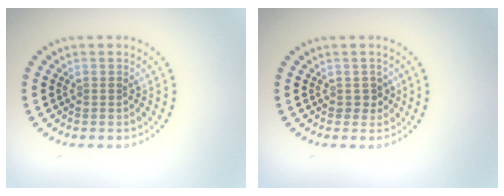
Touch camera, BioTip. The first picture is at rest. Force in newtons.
{"total": 1.1, "press": 1.0, "slide": 0.5}